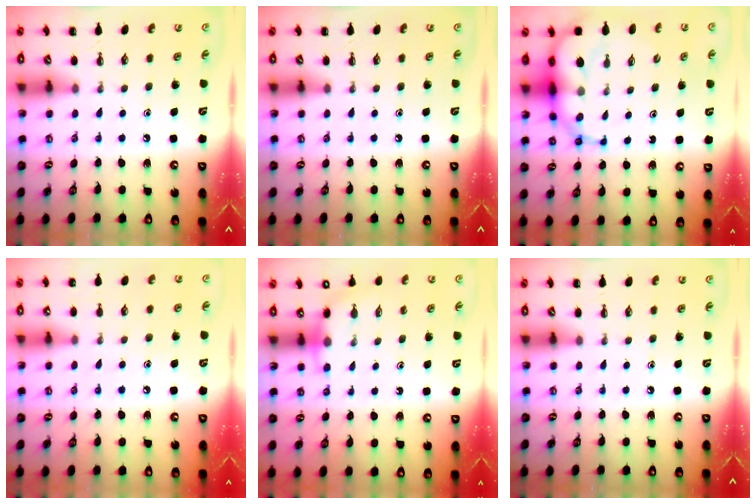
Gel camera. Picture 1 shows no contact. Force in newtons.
{"total": 0.0}
{"total": 12.1, "press": 11.7, "slide": 3.3}
{"total": 6.1, "press": 5.8, "slide": 1.7}
{"total": 5.3, "press": 5.3, "slide": 0.5}
{"total": 0.0}